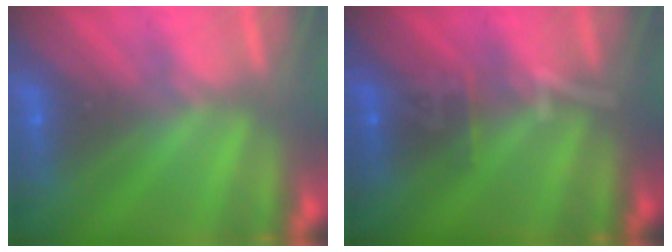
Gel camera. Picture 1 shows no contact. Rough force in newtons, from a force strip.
{"total": 3.9}